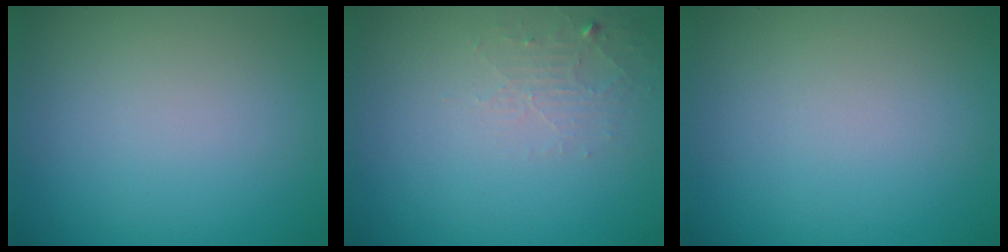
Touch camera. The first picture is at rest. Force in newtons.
{"total": 1.7, "press": 1.7, "slide": 0.3}
{"total": 0.0}